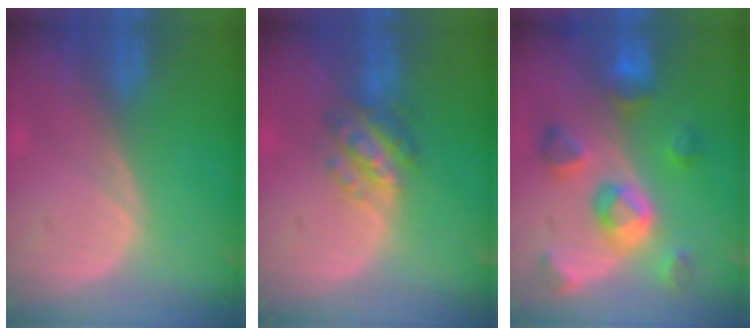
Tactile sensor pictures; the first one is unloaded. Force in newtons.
{"total": 5.6, "press": 5.1, "slide": 2.2}
{"total": 9.0, "press": 8.3, "slide": 3.4}